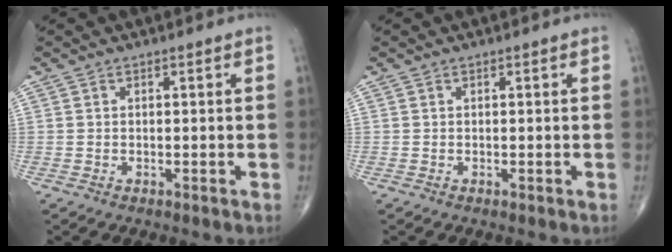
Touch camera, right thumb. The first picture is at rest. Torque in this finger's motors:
{"motor_torque": [0.23, -0.51, 0.05, -0.01, 0.00]}